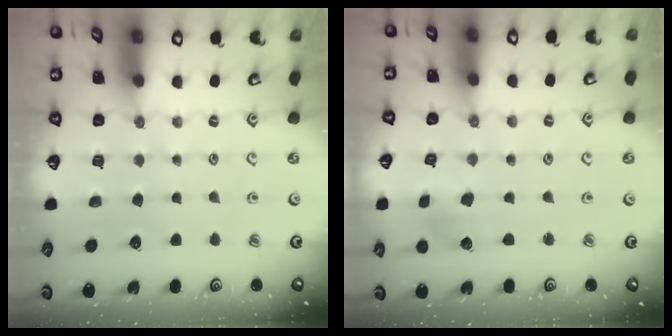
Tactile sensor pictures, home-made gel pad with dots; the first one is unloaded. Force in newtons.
{"total": 2.4, "press": 2.3, "slide": 0.5}